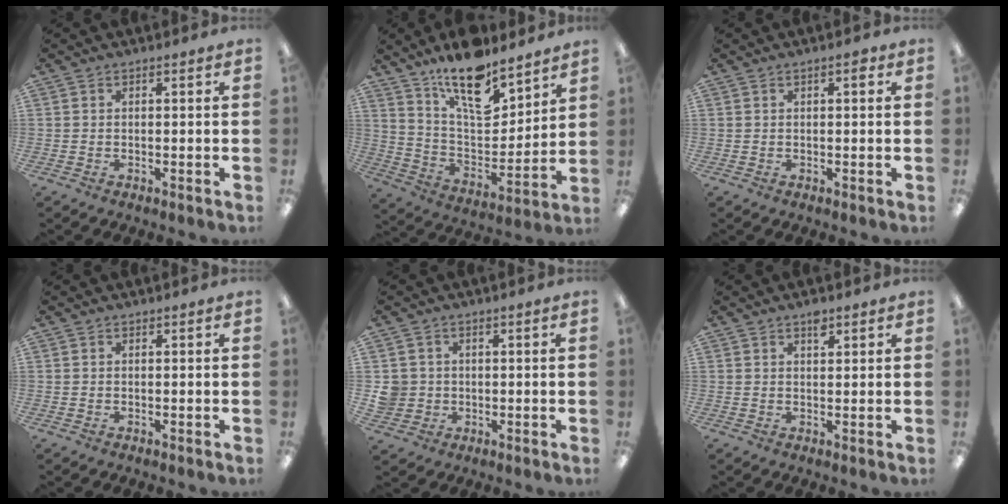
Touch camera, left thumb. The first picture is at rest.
{"total": 17.2, "force": [12.7, 6.6, 9.4], "torque": [-0.162, -0.086, 0.223]}
{"total": 1.5, "force": [0.7, 0.5, 1.2], "torque": [-0.018, 0.000, 0.009]}
{"total": 0.0}
{"total": 4.7, "force": [0.2, 4.6, 0.8], "torque": [-0.024, 0.007, 0.003]}
{"total": 2.6, "force": [1.8, 1.1, 1.4], "torque": [-0.014, -0.006, 0.030]}